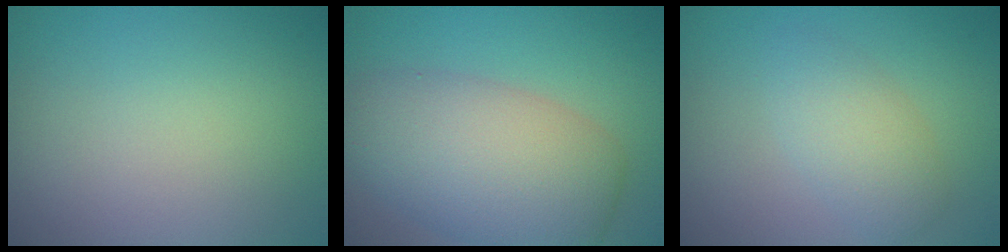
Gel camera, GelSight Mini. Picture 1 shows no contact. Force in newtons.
{"total": 7.7, "press": 7.7, "slide": 0.7}
{"total": 2.9, "press": 2.9, "slide": 0.2}